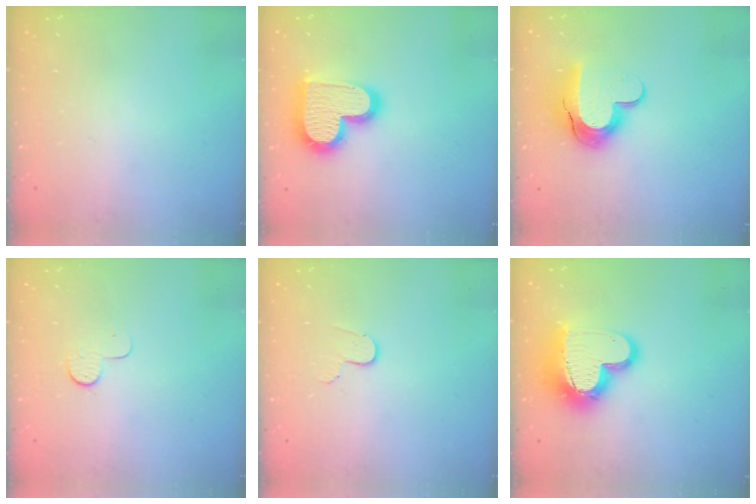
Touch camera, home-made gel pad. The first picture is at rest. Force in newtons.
{"total": 18.7, "press": 18.6, "slide": 1.4}
{"total": 12.8, "press": 12.8, "slide": 0.9}
{"total": 4.8, "press": 4.8, "slide": 0.4}
{"total": 3.4, "press": 3.4, "slide": 0.3}
{"total": 17.4, "press": 17.4, "slide": 1.3}